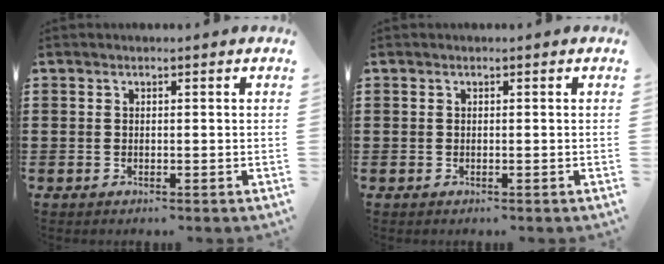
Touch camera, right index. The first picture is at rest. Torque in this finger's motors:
{"motor_torque": [0.11, 0.18, 0.00, -0.01]}